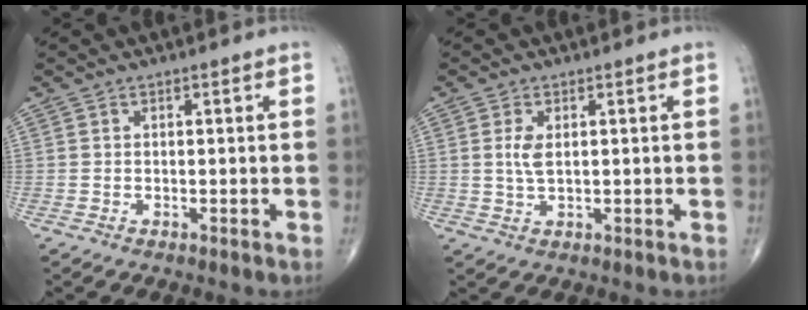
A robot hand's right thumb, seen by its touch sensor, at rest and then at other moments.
{"total": 3.3, "force": [0.7, 1.6, 2.9], "torque": [-0.063, -0.003, 0.015]}